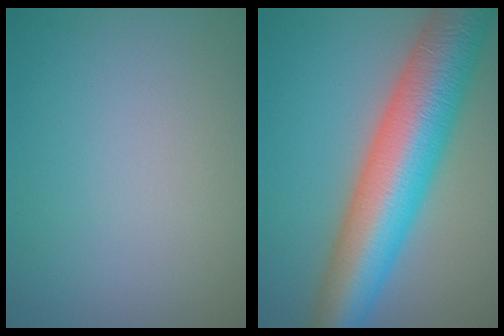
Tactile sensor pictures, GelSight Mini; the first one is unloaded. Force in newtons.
{"total": 12.6, "press": 12.6, "slide": 0.2}